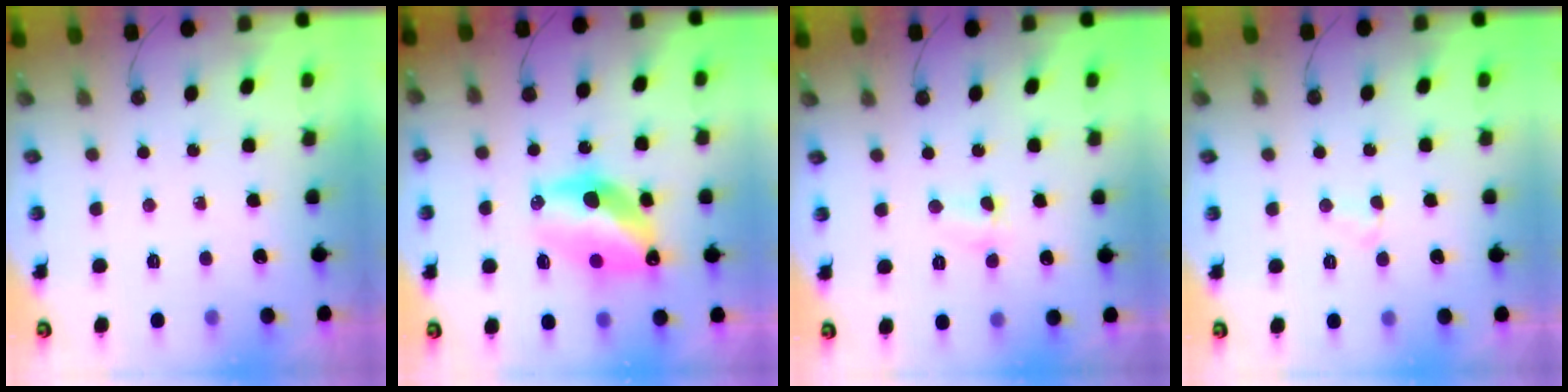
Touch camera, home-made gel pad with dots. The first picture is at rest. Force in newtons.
{"total": 14.0, "press": 14.0, "slide": 1.2}
{"total": 3.1, "press": 2.9, "slide": 1.0}
{"total": 2.5, "press": 2.5, "slide": 0.4}